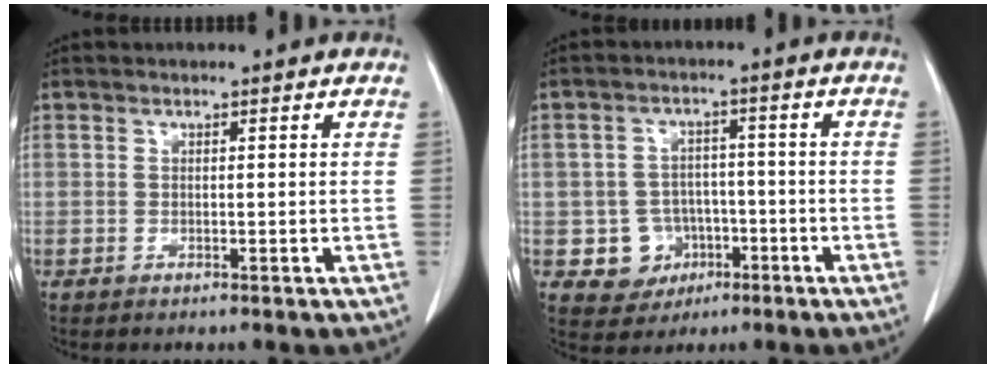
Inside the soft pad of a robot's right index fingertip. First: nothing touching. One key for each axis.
{"total": 6.2, "fx": -2.1, "fy": 5.8, "fz": 1.1, "tx": -0.013, "ty": 0.012, "tz": -0.024}